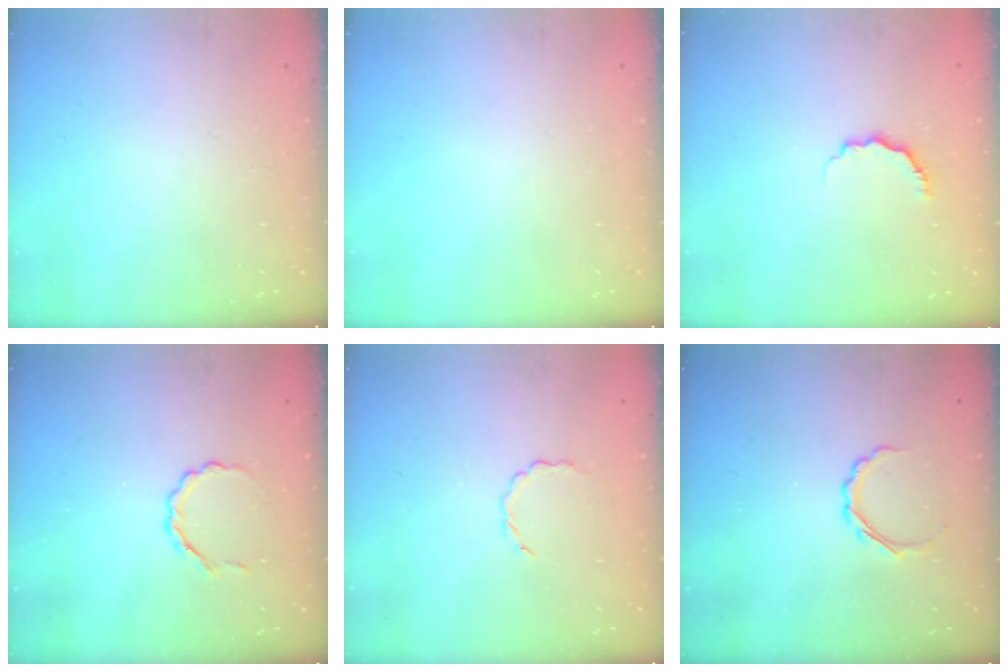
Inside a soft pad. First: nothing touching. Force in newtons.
{"total": 0.0}
{"total": 4.8, "press": 4.7, "slide": 0.8}
{"total": 3.5, "press": 3.4, "slide": 1.1}
{"total": 2.7, "press": 2.5, "slide": 1.0}
{"total": 5.4, "press": 5.2, "slide": 1.5}